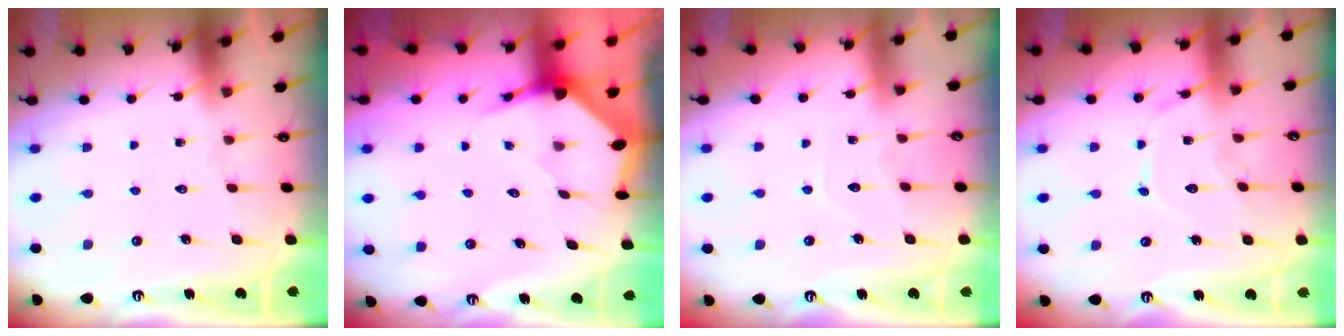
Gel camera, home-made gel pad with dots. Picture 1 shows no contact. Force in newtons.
{"total": 3.4, "press": 3.4, "slide": 0.4}
{"total": 4.1, "press": 4.1, "slide": 0.4}
{"total": 10.8, "press": 10.8, "slide": 0.3}